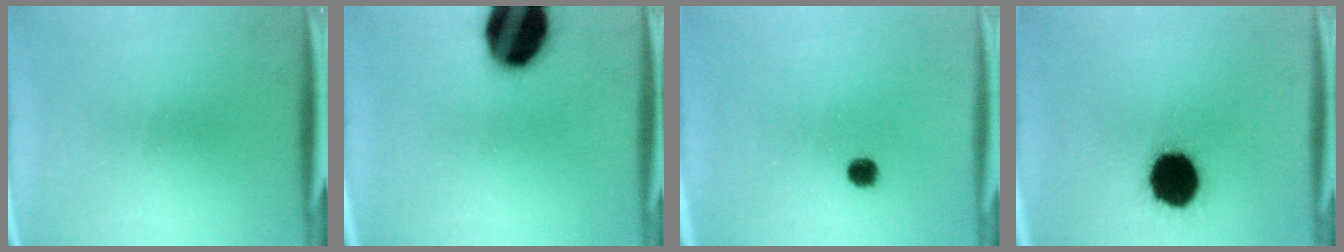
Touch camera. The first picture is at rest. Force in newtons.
{"total": 19.8}
{"total": 2.8}
{"total": 19.1}